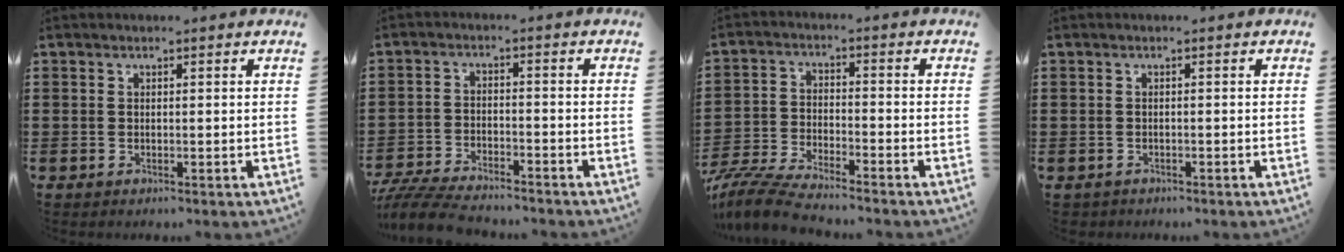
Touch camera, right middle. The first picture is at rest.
{"total": 6.2, "force": [-5.9, 0.8, 1.7], "torque": [-0.047, -0.001, -0.119]}
{"total": 6.7, "force": [-6.3, 0.6, 2.3], "torque": [-0.061, -0.006, -0.124]}
{"total": 0.6, "force": [-0.6, 0.2, -0.1], "torque": [-0.001, 0.001, -0.014]}